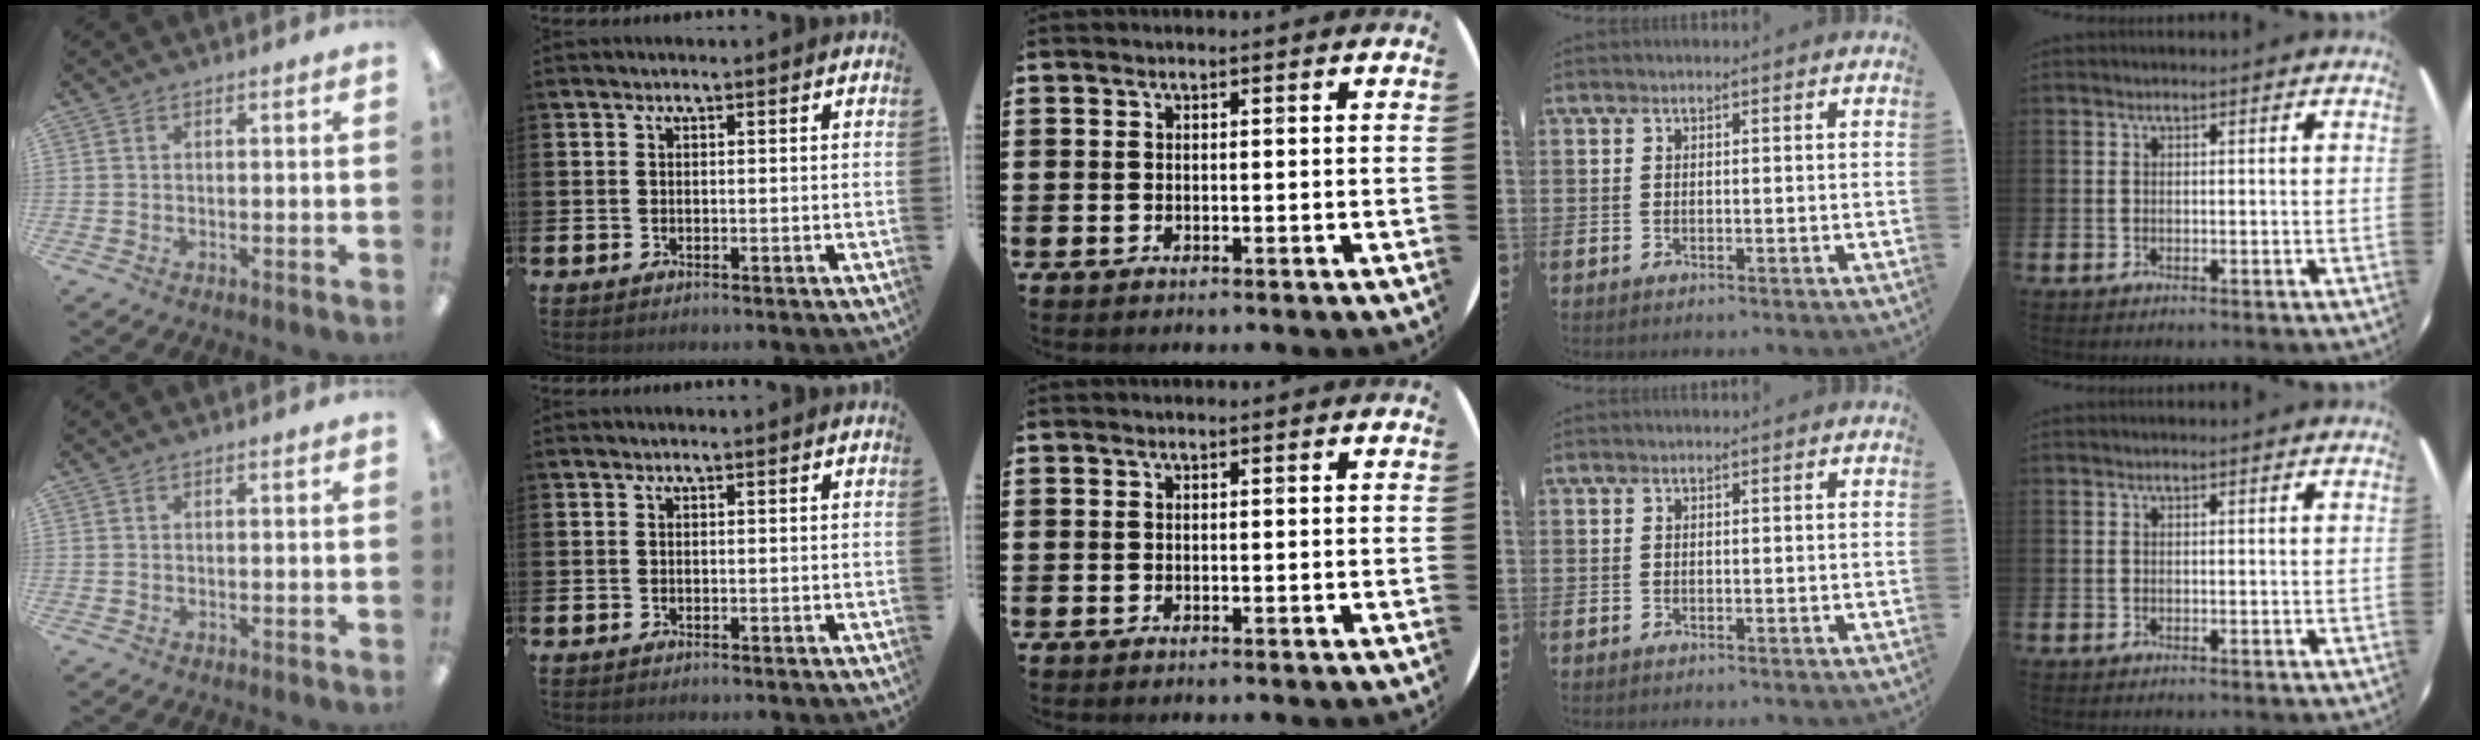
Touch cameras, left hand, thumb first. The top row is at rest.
{}